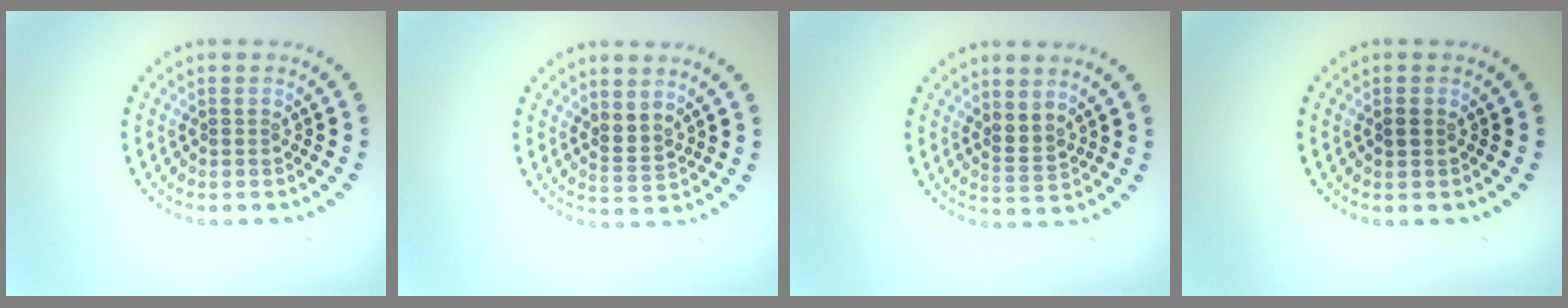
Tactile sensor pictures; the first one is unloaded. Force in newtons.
{"total": 2.1, "press": 1.5, "slide": 1.4}
{"total": 2.0, "press": 1.4, "slide": 1.4}
{"total": 0.8, "press": 0.8, "slide": 0.1}